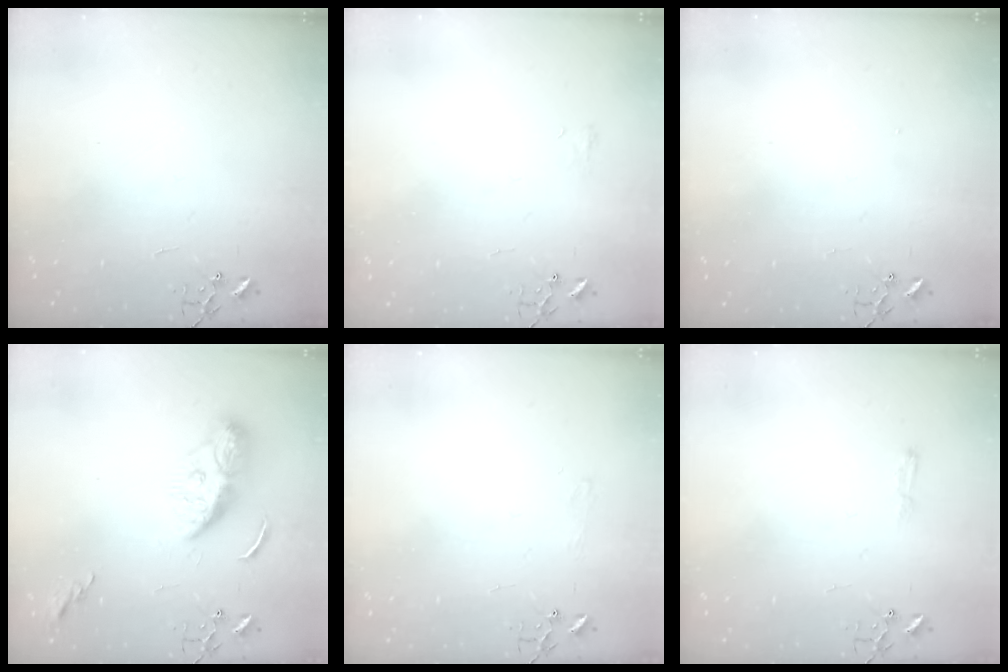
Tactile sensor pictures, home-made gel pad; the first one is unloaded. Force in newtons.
{"total": 5.1, "press": 5.1, "slide": 0.6}
{"total": 1.3, "press": 1.2, "slide": 0.1}
{"total": 9.4, "press": 9.4, "slide": 1.0}
{"total": 4.7, "press": 4.6, "slide": 0.7}
{"total": 3.8, "press": 3.8, "slide": 0.5}